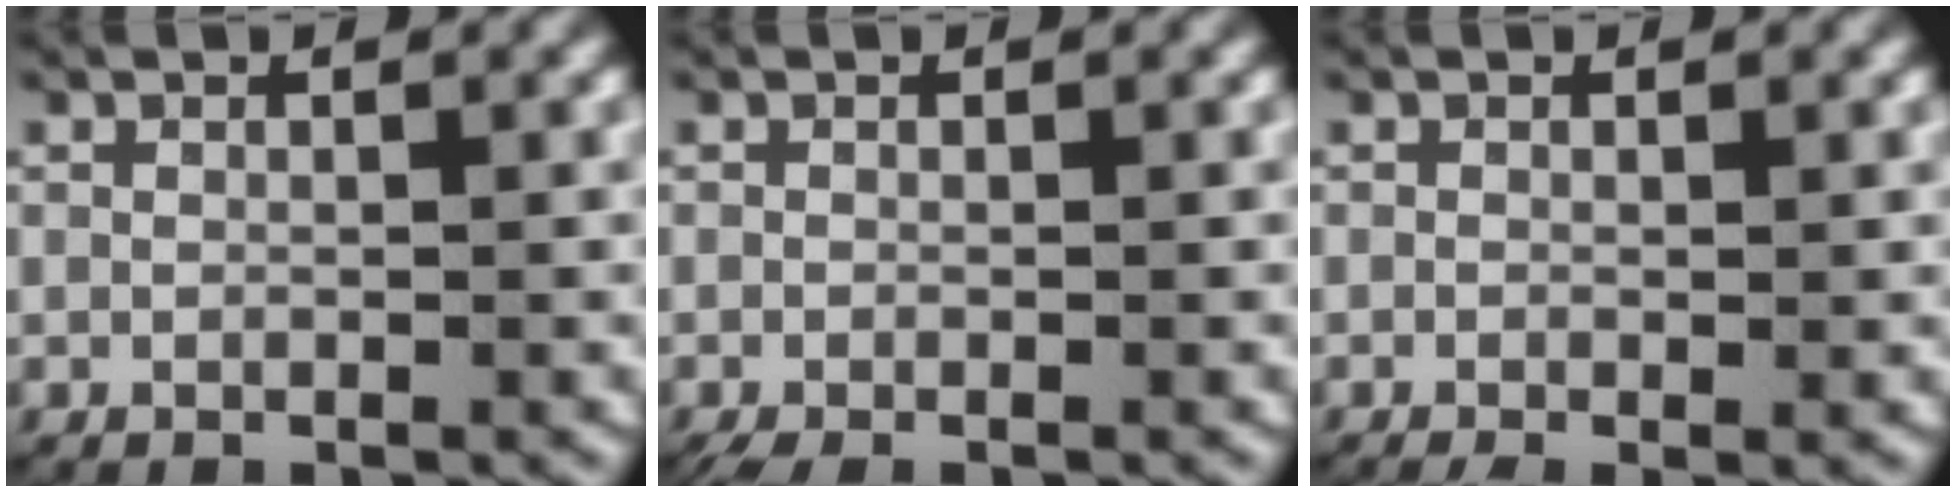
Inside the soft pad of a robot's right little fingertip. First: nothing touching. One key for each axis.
{"total": 1.6, "fx": -1.3, "fy": 0.5, "fz": 0.8, "tx": -0.015, "ty": -0.007, "tz": -0.018}
{"total": 1.2, "fx": -0.7, "fy": 0.4, "fz": 0.8, "tx": -0.011, "ty": -0.009, "tz": -0.009}